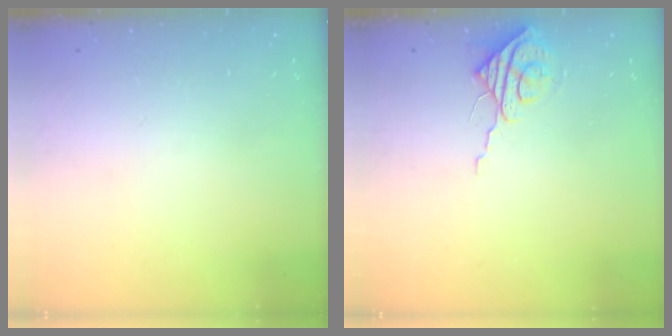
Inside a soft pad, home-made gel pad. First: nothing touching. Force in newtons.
{"total": 7.1, "press": 7.1, "slide": 0.1}